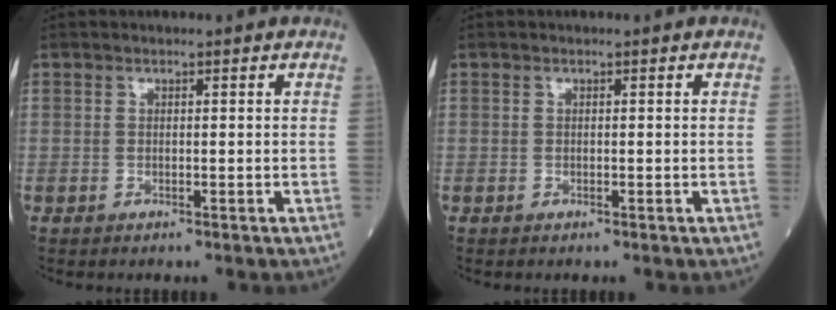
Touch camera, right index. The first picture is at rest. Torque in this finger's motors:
{"motor_torque": [0.02, -0.01, 0.02, -0.01]}